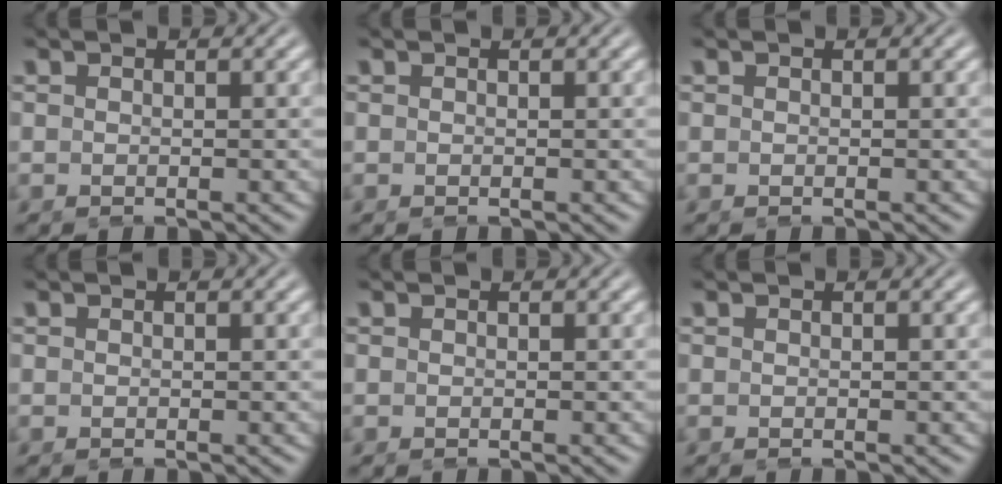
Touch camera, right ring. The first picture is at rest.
{"total": 0.0}
{"total": 0.0}
{"total": 0.0}
{"total": 0.0}
{"total": 0.0}